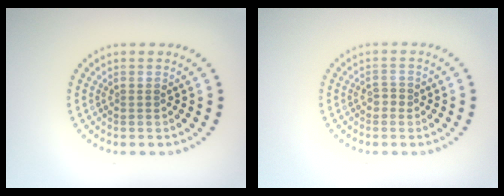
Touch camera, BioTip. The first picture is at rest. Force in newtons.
{"total": 1.0, "press": 0.9, "slide": 0.4}